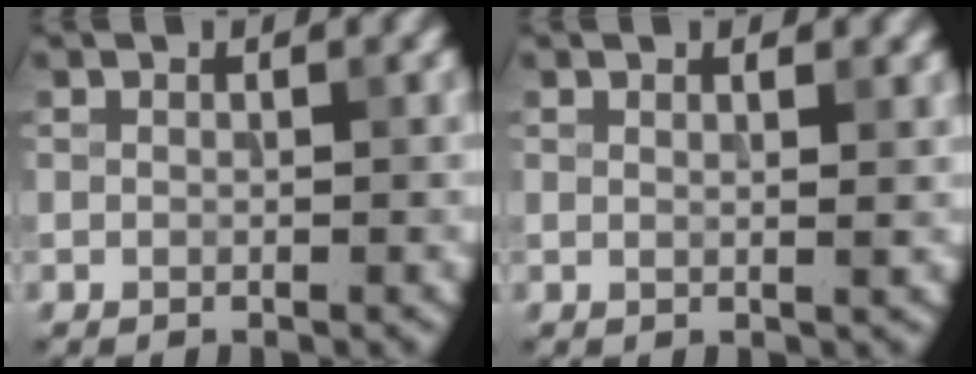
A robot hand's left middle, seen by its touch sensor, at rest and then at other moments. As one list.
[{"total": 1.7, "force": [0.9, 0.6, 1.3], "torque": [-0.009, 0.003, 0.007]}]